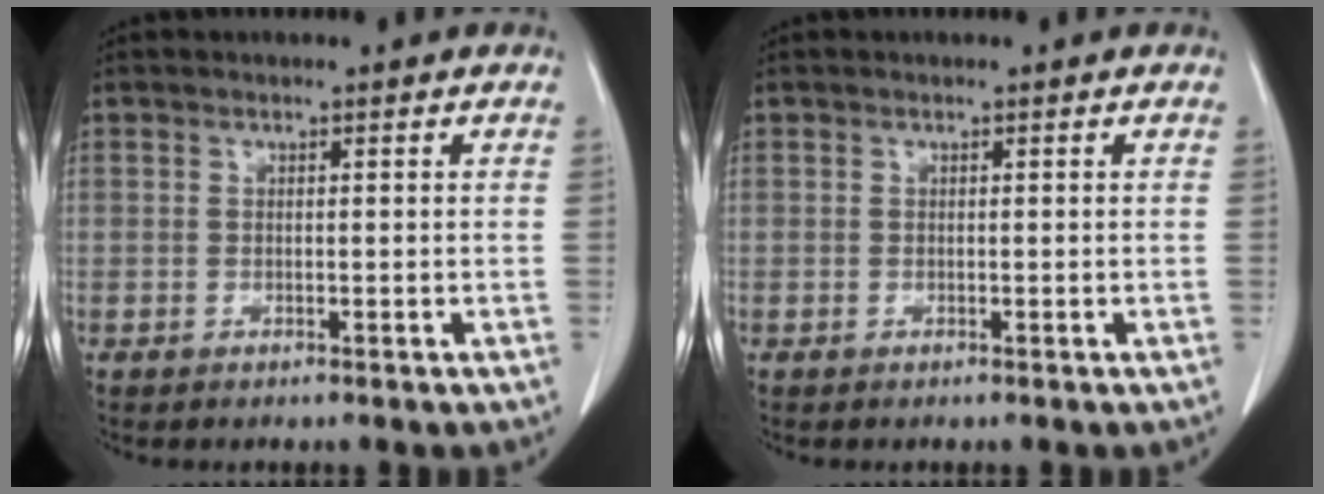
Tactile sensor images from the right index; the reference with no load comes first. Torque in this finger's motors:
{"motor_torque": [0.00, 0.00, 0.00, 0.01]}